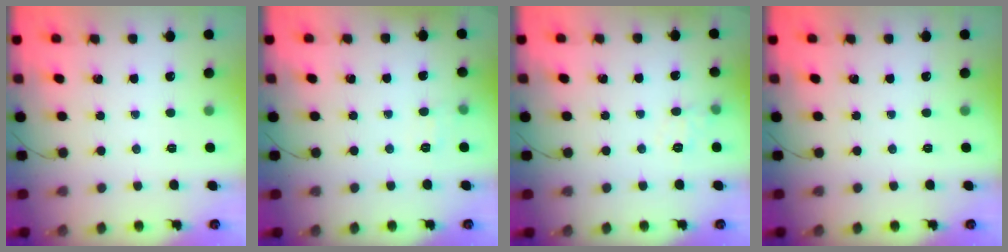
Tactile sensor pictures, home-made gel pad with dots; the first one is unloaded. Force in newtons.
{"total": 5.5, "press": 5.2, "slide": 1.5}
{"total": 6.7, "press": 6.5, "slide": 1.5}
{"total": 0.0}